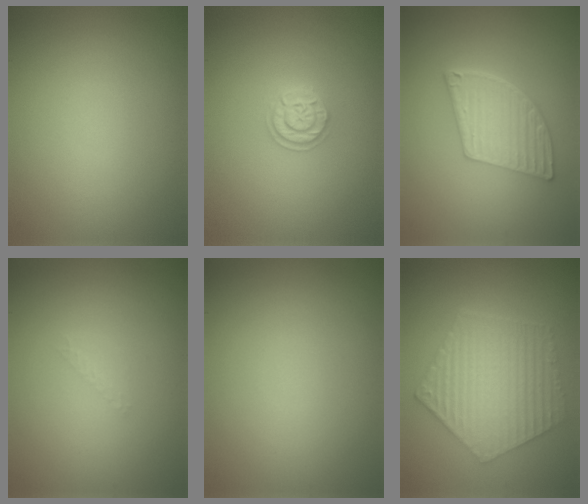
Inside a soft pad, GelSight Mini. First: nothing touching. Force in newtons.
{"total": 2.0, "press": 1.9, "slide": 0.3}
{"total": 5.9, "press": 4.3, "slide": 4.0}
{"total": 0.6, "press": 0.6, "slide": 0.1}
{"total": 0.0}
{"total": 6.8, "press": 5.0, "slide": 4.6}